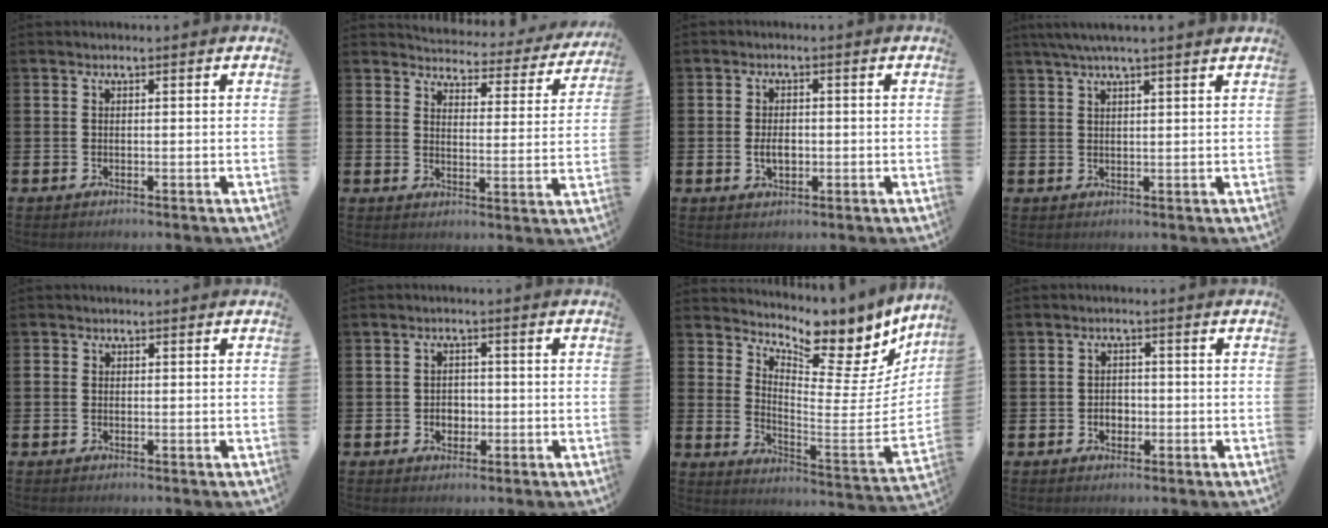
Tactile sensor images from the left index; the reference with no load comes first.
{"total": 3.8, "force": [3.7, 1.0, 0.4], "torque": [-0.018, -0.038, 0.055]}
{"total": 2.7, "force": [-0.3, 1.6, 2.1], "torque": [-0.017, -0.006, -0.011]}
{"total": 3.7, "force": [3.1, 0.0, 2.0], "torque": [-0.045, -0.002, 0.058]}
{"total": 0.6, "force": [0.0, 0.6, 0.1], "torque": [0.004, 0.002, -0.004]}
{"total": 2.3, "force": [-0.5, 1.9, 1.1], "torque": [0.000, -0.004, -0.019]}
{"total": 8.3, "force": [7.5, 2.5, 2.3], "torque": [-0.044, -0.084, 0.120]}
{"total": 2.1, "force": [-0.6, 1.7, 1.1], "torque": [-0.006, -0.001, -0.018]}